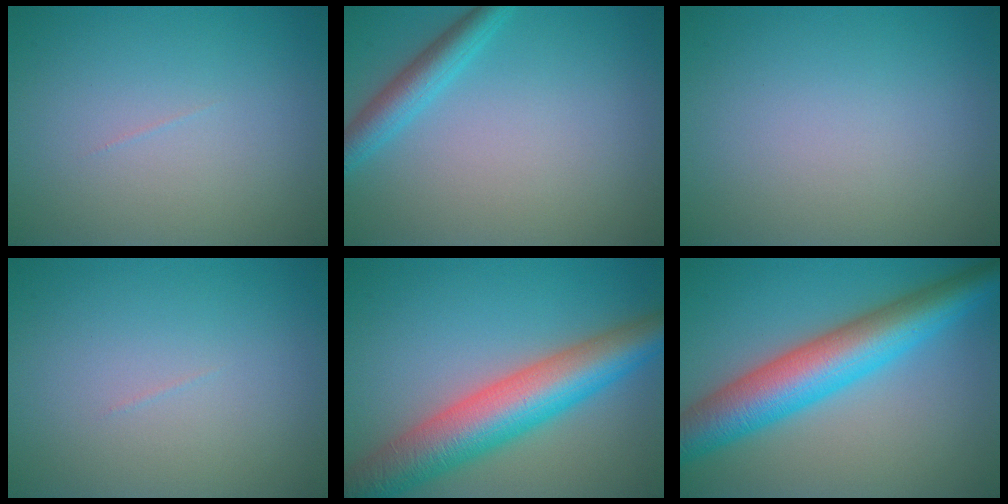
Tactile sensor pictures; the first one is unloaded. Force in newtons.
{"total": 3.0, "press": 3.0, "slide": 0.2}
{"total": 0.0}
{"total": 0.0}
{"total": 9.5, "press": 9.5, "slide": 0.1}
{"total": 9.1, "press": 9.1, "slide": 0.1}